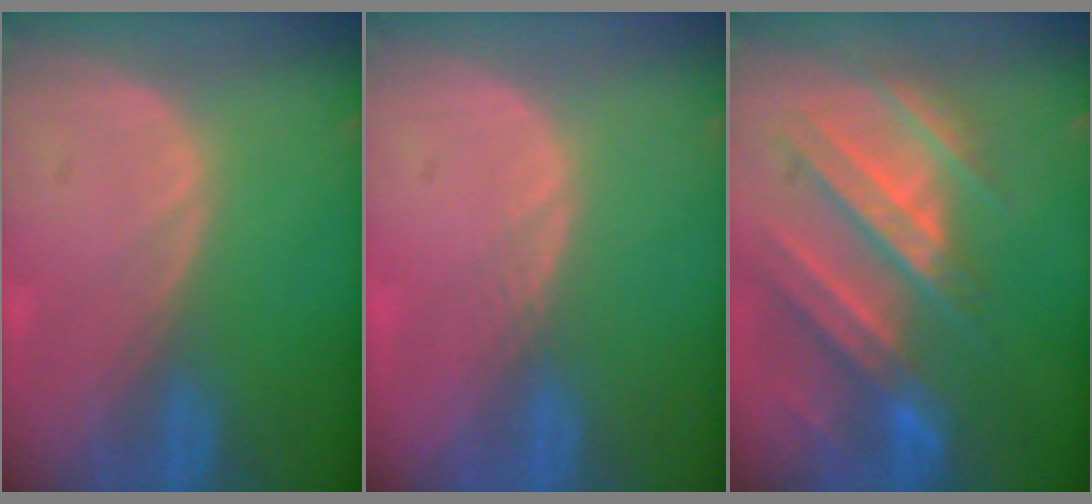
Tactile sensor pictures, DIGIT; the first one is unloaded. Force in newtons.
{"total": 0.7, "press": 0.6, "slide": 0.3}
{"total": 10.7, "press": 9.6, "slide": 4.6}